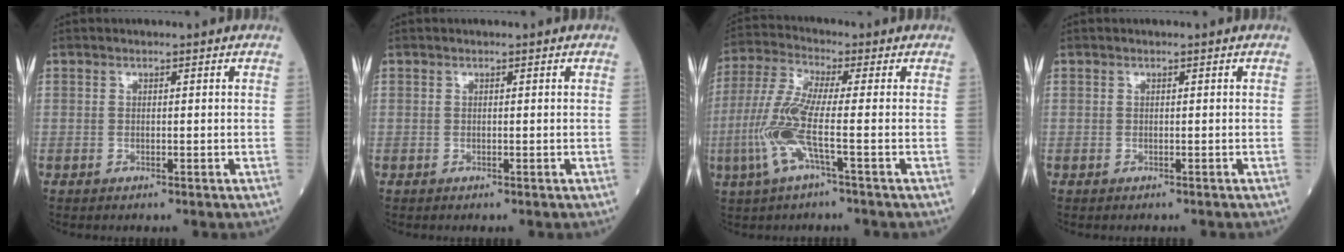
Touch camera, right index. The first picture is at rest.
{"total": 0.0}
{"total": 9.2, "force": [-2.5, 0.4, 8.8], "torque": [-0.204, -0.001, -0.061]}
{"total": 0.0}